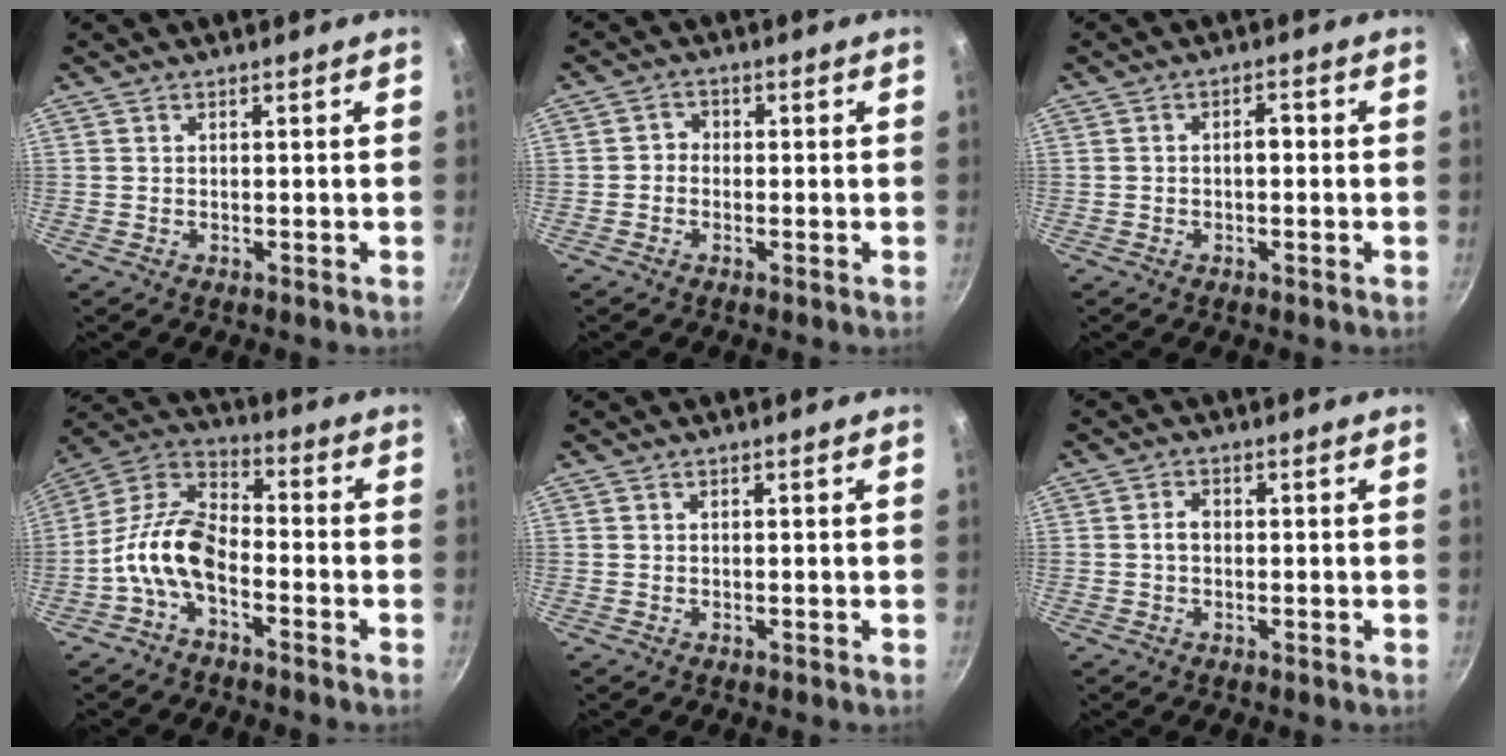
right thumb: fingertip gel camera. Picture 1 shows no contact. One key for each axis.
{"total": 2.1, "fx": -0.7, "fy": 1.8, "fz": 0.7, "tx": 0.000, "ty": 0.012, "tz": -0.021}
{"total": 1.6, "fx": -0.3, "fy": 1.0, "fz": 1.3, "tx": -0.017, "ty": 0.010, "tz": -0.006}
{"total": 11.3, "fx": -4.4, "fy": 6.0, "fz": 8.5, "tx": -0.159, "ty": 0.057, "tz": -0.105}
{"total": 0.0}
{"total": 2.2, "fx": -0.1, "fy": 1.6, "fz": 1.5, "tx": -0.021, "ty": 0.010, "tz": -0.003}